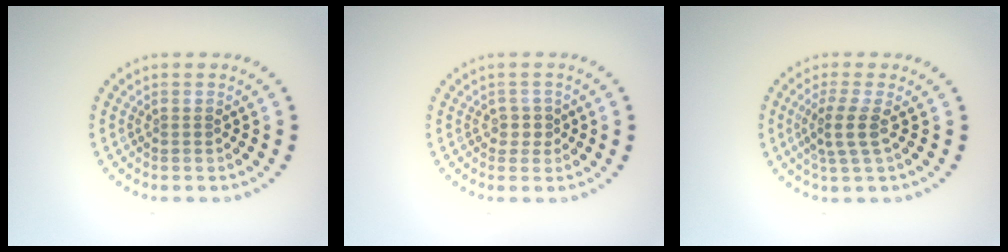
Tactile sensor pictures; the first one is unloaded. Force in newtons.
{"total": 1.4, "press": 1.1, "slide": 0.8}
{"total": 2.6, "press": 2.0, "slide": 1.6}